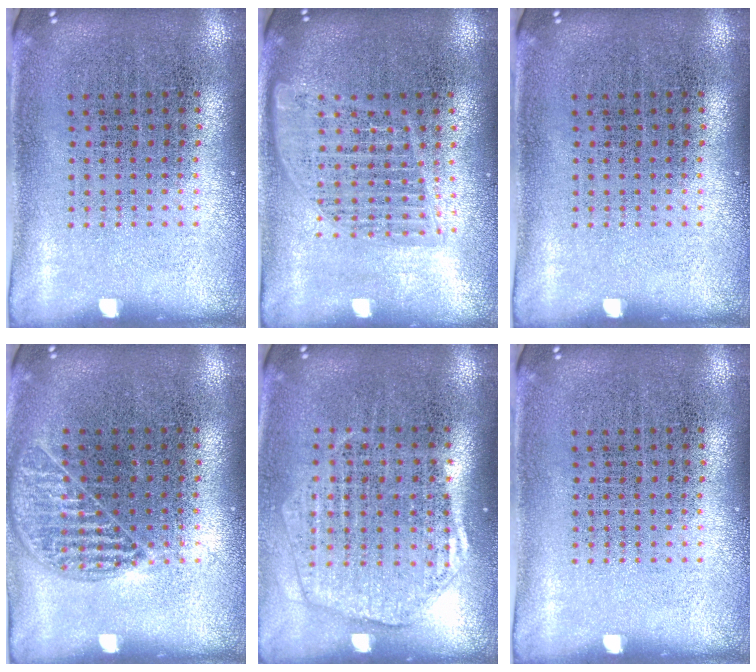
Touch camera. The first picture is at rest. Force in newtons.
{"total": 1.6, "press": 1.4, "slide": 0.7}
{"total": 0.0}
{"total": 1.0, "press": 1.0, "slide": 0.3}
{"total": 1.9, "press": 1.7, "slide": 0.8}
{"total": 0.0}